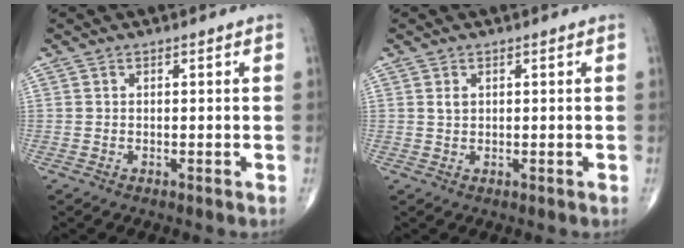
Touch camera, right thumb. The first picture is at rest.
{"total": 1.2, "force": [0.5, 0.8, 0.8], "torque": [-0.013, 0.001, 0.012]}